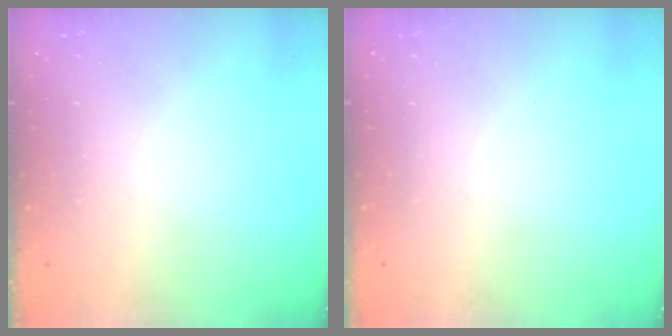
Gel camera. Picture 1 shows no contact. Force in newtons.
{"total": 0.0}